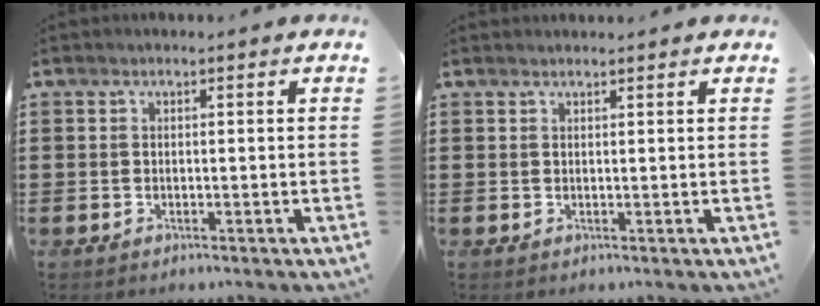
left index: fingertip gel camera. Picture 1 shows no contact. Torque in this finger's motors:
{"motor_torque": [0.02, 0.16, -0.02, 0.01]}